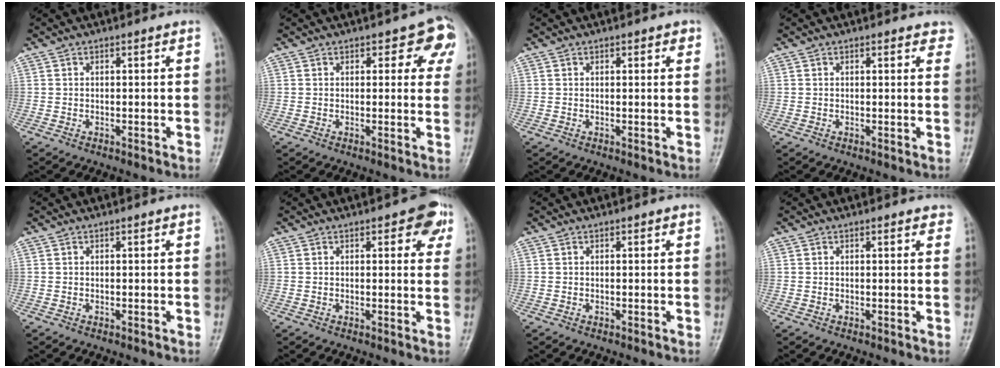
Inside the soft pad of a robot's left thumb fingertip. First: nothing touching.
{"total": 5.3, "force": [2.7, 3.1, 3.4], "torque": [0.005, -0.004, 0.023]}
{"total": 1.5, "force": [0.8, 0.7, 1.0], "torque": [-0.003, -0.001, 0.007]}
{"total": 2.5, "force": [1.9, 1.1, 1.2], "torque": [0.010, -0.002, 0.012]}
{"total": 0.0}
{"total": 5.0, "force": [2.4, 2.4, 3.7], "torque": [-0.014, -0.005, 0.019]}
{"total": 0.0}
{"total": 1.4, "force": [1.0, 0.7, 0.8], "torque": [0.001, 0.000, 0.007]}